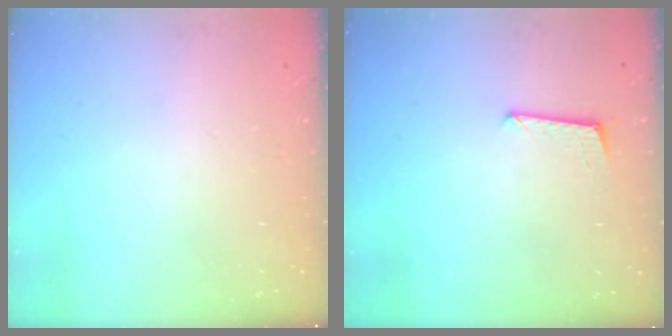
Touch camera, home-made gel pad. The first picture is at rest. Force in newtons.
{"total": 5.6, "press": 5.5, "slide": 0.5}